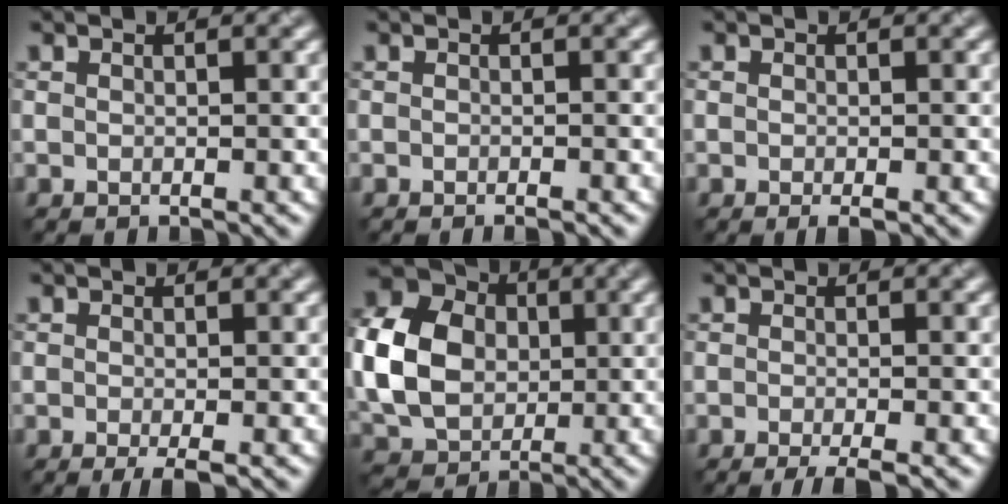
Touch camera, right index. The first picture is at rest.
{"total": 1.1, "force": [-0.8, 0.3, 0.7], "torque": [-0.001, 0.001, -0.010]}
{"total": 1.0, "force": [-0.7, 0.1, 0.7], "torque": [-0.008, 0.004, -0.003]}
{"total": 2.0, "force": [-1.1, 0.1, 1.6], "torque": [-0.024, -0.001, -0.009]}
{"total": 9.5, "force": [-0.3, 7.5, 5.8], "torque": [-0.146, 0.016, 0.000]}
{"total": 2.8, "force": [-1.6, 0.4, 2.3], "torque": [-0.032, 0.001, -0.023]}